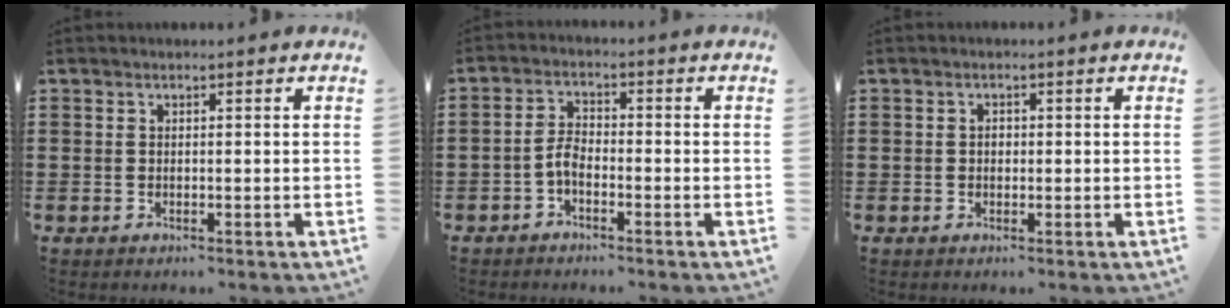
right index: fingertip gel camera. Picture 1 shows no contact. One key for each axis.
{"total": 3.2, "fx": -1.8, "fy": 1.4, "fz": 2.2, "tx": -0.058, "ty": 0.003, "tz": -0.041}
{"total": 0.8, "fx": -0.1, "fy": 0.6, "fz": 0.6, "tx": -0.013, "ty": 0.002, "tz": -0.003}